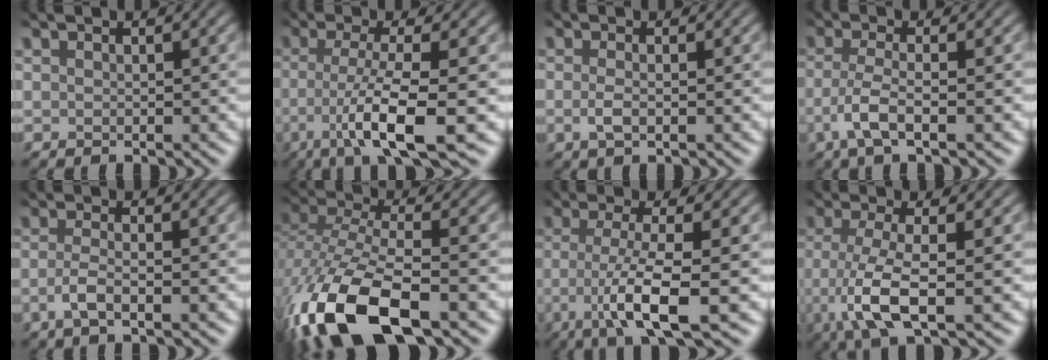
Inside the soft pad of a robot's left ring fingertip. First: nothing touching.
{"total": 7.8, "force": [-3.3, 1.2, 6.9], "torque": [-0.111, -0.010, -0.050]}
{"total": 1.8, "force": [-0.8, 0.4, 1.5], "torque": [-0.031, -0.001, -0.008]}
{"total": 3.4, "force": [-2.0, 0.7, 2.7], "torque": [-0.065, -0.009, -0.029]}
{"total": 2.7, "force": [-1.6, 0.7, 2.0], "torque": [-0.043, -0.005, -0.025]}
{"total": 11.7, "force": [-6.7, 4.8, 8.3], "torque": [-0.206, -0.027, -0.119]}
{"total": 6.8, "force": [-2.5, 1.2, 6.2], "torque": [-0.106, -0.014, -0.038]}
{"total": 5.7, "force": [-2.2, 1.4, 5.1], "torque": [-0.102, -0.014, -0.032]}